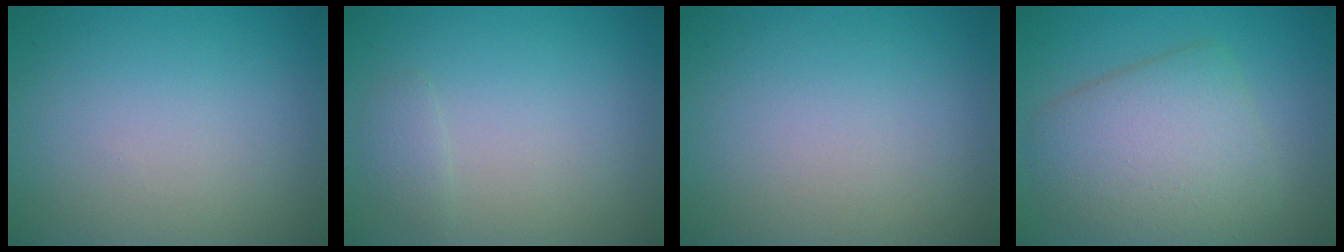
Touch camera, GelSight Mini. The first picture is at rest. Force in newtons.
{"total": 0.9, "press": 0.9, "slide": 0.0}
{"total": 0.0}
{"total": 6.5, "press": 6.5, "slide": 0.2}